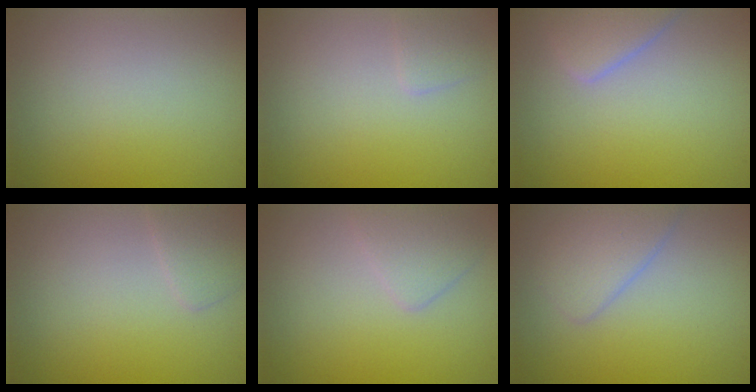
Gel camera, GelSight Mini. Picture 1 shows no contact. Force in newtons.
{"total": 1.0, "press": 1.0, "slide": 0.0}
{"total": 2.8, "press": 2.8, "slide": 0.2}
{"total": 1.4, "press": 1.4, "slide": 0.1}
{"total": 1.9, "press": 1.9, "slide": 0.2}
{"total": 2.6, "press": 2.6, "slide": 0.1}